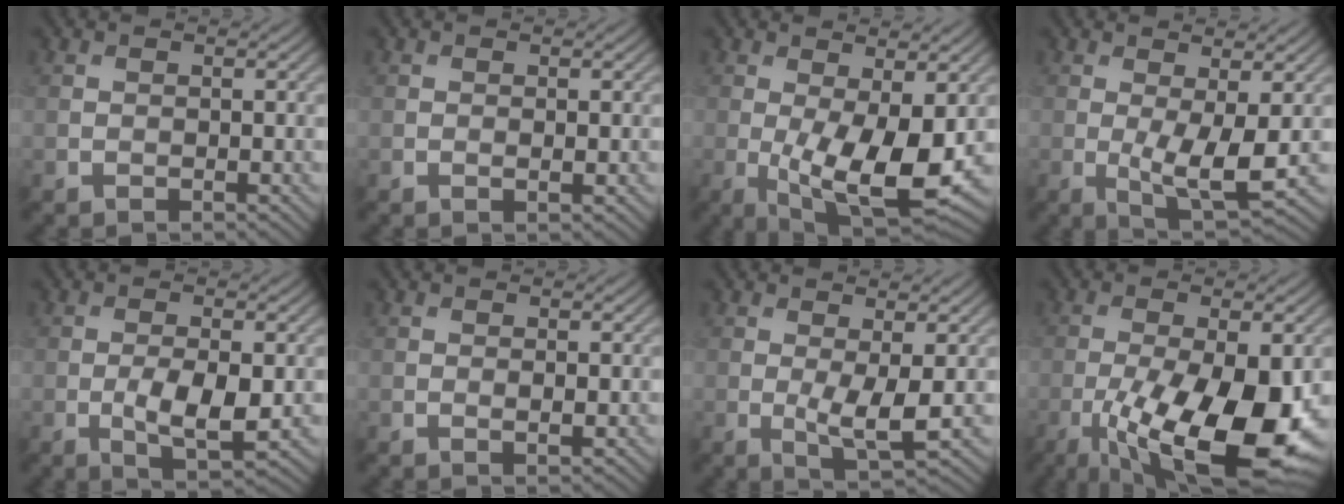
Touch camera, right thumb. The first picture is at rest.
{"total": 0.7, "force": [0.0, 0.1, 0.6], "torque": [-0.011, -0.004, -0.001]}
{"total": 10.2, "force": [-1.3, 3.8, 9.4], "torque": [-0.179, -0.022, -0.011]}
{"total": 5.5, "force": [-0.3, 1.4, 5.3], "torque": [-0.106, -0.011, 0.000]}
{"total": 5.6, "force": [-1.0, 1.9, 5.2], "torque": [-0.098, -0.008, -0.013]}
{"total": 1.0, "force": [0.0, 0.2, 1.0], "torque": [-0.017, -0.004, 0.000]}
{"total": 3.9, "force": [0.0, 0.8, 3.8], "torque": [-0.079, -0.009, 0.002]}
{"total": 16.3, "force": [-5.9, 5.7, 14.1], "torque": [-0.246, -0.029, -0.088]}